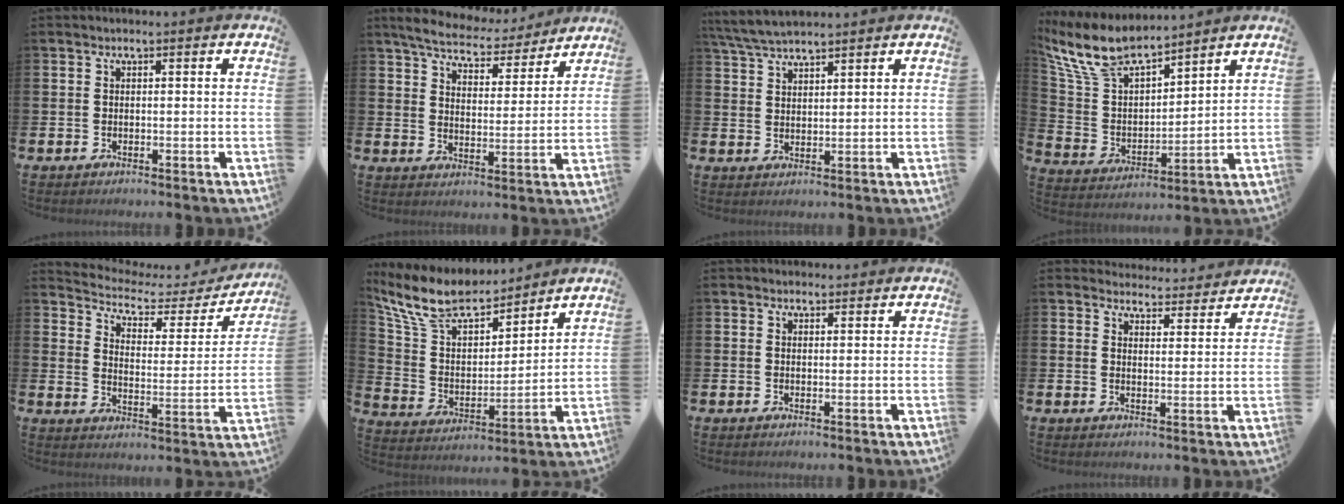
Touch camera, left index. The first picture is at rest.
{"total": 6.5, "force": [6.1, 1.4, 1.6], "torque": [-0.058, -0.039, 0.106]}
{"total": 4.8, "force": [4.5, 0.7, 1.4], "torque": [-0.043, -0.013, 0.084]}
{"total": 9.9, "force": [8.8, 2.6, 3.5], "torque": [-0.117, -0.049, 0.159]}
{"total": 4.6, "force": [3.6, 2.3, 1.7], "torque": [-0.051, -0.030, 0.049]}
{"total": 10.8, "force": [9.7, 3.2, 3.4], "torque": [-0.123, -0.056, 0.175]}
{"total": 1.0, "force": [0.9, 0.4, 0.0], "torque": [0.006, 0.003, 0.015]}
{"total": 4.0, "force": [3.9, 0.8, -0.2], "torque": [0.003, -0.034, 0.067]}